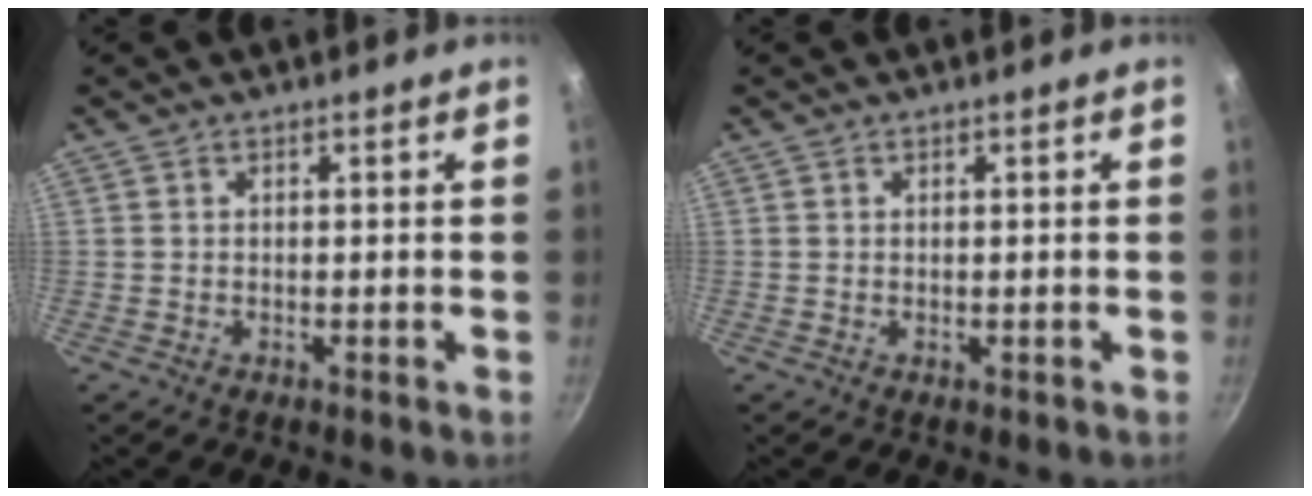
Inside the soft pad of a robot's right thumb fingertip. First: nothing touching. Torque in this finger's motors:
{"motor_torque": [-0.70, 0.21, -0.35, 0.02, 0.04]}